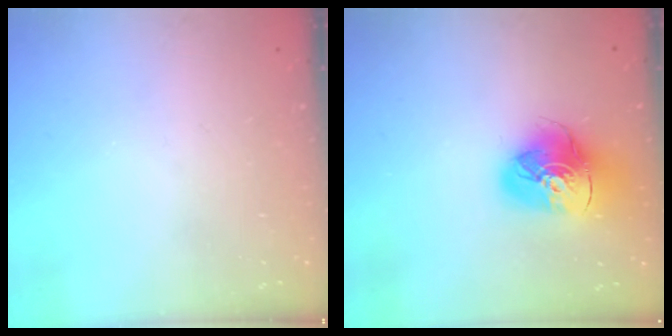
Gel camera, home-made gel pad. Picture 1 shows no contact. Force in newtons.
{"total": 15.7, "press": 15.6, "slide": 1.9}